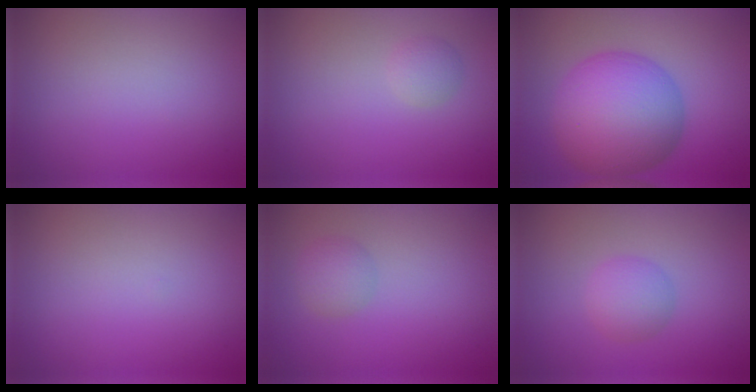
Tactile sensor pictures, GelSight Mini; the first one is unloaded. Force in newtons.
{"total": 1.2, "press": 1.1, "slide": 0.1}
{"total": 10.5, "press": 10.5, "slide": 0.3}
{"total": 0.0}
{"total": 1.6, "press": 1.6, "slide": 0.2}
{"total": 2.3, "press": 2.3, "slide": 0.1}